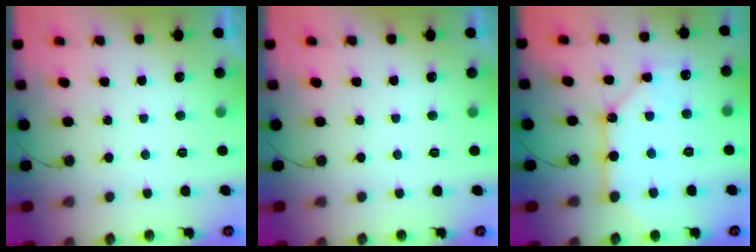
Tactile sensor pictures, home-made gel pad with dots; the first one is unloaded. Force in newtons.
{"total": 0.0}
{"total": 12.0, "press": 11.9, "slide": 1.1}